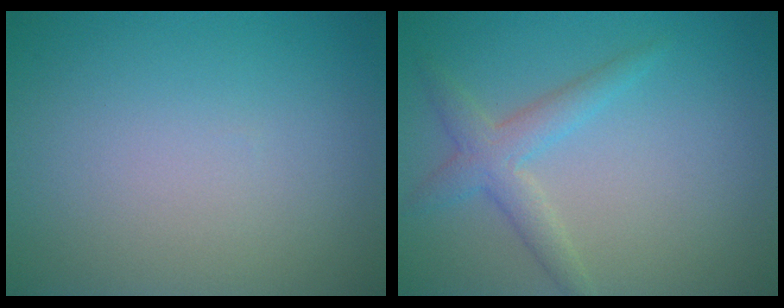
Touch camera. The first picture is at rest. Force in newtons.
{"total": 2.8, "press": 2.8, "slide": 0.1}